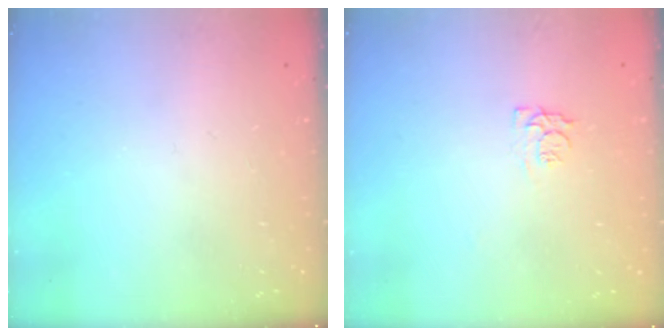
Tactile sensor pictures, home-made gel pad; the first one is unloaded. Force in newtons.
{"total": 5.0, "press": 4.9, "slide": 0.5}